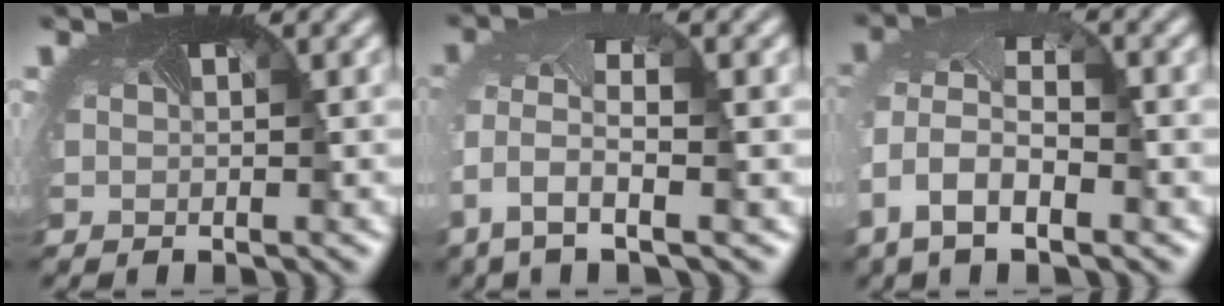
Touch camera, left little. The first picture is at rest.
{"total": 5.8, "force": [-1.8, 2.7, 4.7], "torque": [-0.130, -0.016, -0.039]}
{"total": 8.0, "force": [-2.6, 4.7, 5.9], "torque": [-0.136, -0.019, -0.037]}